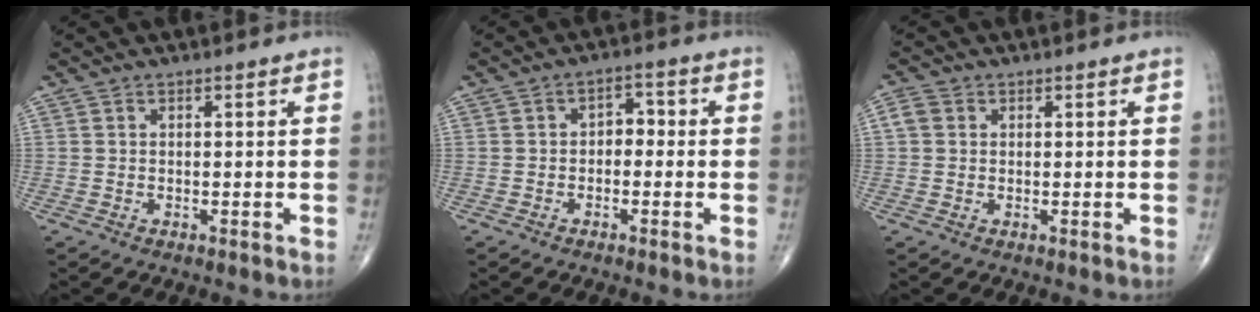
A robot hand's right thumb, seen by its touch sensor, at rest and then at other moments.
{"total": 3.3, "force": [-0.5, 2.4, 2.3], "torque": [-0.015, 0.017, -0.018]}
{"total": 2.3, "force": [0.5, 1.9, 1.1], "torque": [-0.022, 0.007, 0.007]}